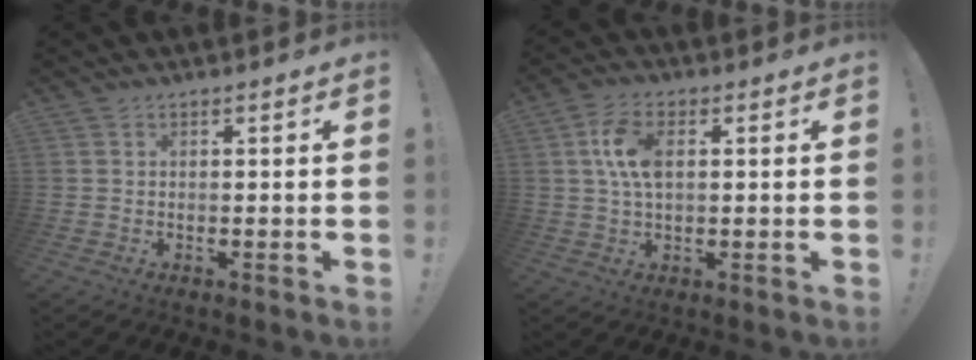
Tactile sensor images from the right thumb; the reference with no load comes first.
{"total": 8.6, "force": [1.7, 4.9, 6.9], "torque": [-0.140, 0.007, 0.033]}